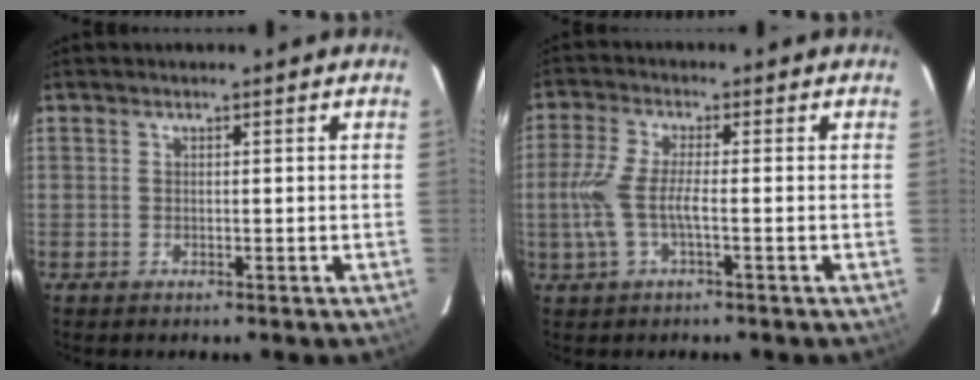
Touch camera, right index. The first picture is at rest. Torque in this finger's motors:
{"motor_torque": [0.56, -0.06, 0.53, 0.15]}